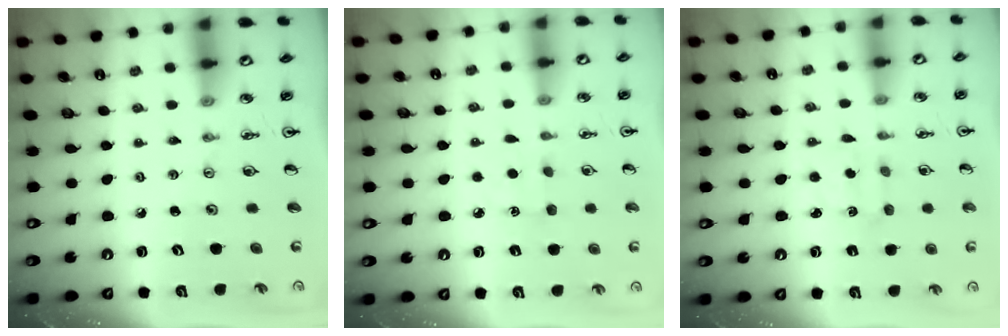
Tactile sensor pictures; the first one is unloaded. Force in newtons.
{"total": 2.9, "press": 2.9, "slide": 0.3}
{"total": 1.6, "press": 1.5, "slide": 0.6}